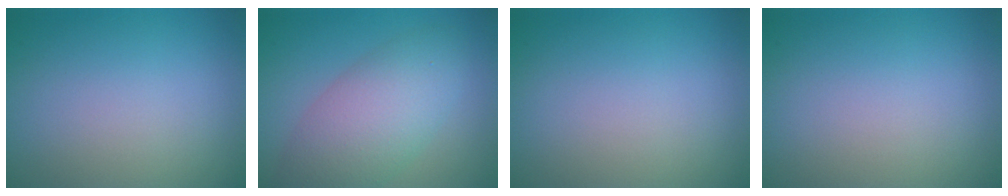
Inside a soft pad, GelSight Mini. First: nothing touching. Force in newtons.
{"total": 6.4, "press": 6.4, "slide": 0.2}
{"total": 0.0}
{"total": 0.0}